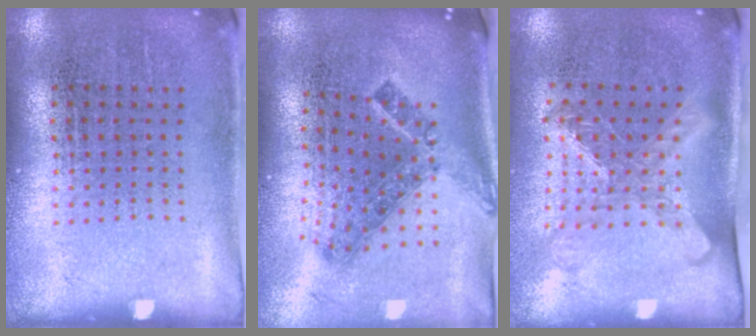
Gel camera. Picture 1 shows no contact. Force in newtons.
{"total": 1.6, "press": 1.1, "slide": 1.1}
{"total": 1.6, "press": 1.3, "slide": 0.9}